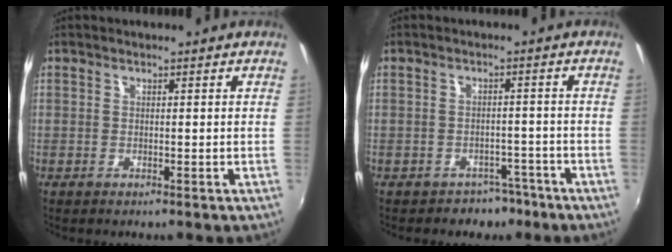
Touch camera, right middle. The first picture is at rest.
{"total": 4.7, "force": [-3.4, 3.2, 0.5], "torque": [-0.010, 0.015, -0.043]}